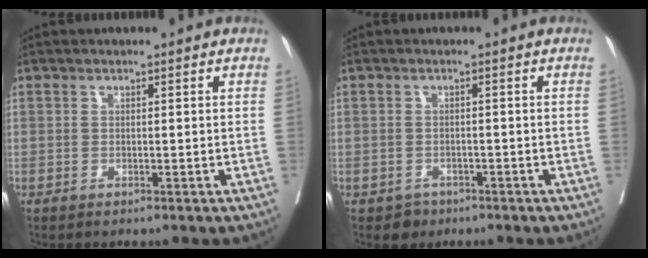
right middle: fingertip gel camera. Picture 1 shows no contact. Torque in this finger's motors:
{"motor_torque": [0.15, -0.11, -0.01, -0.01]}